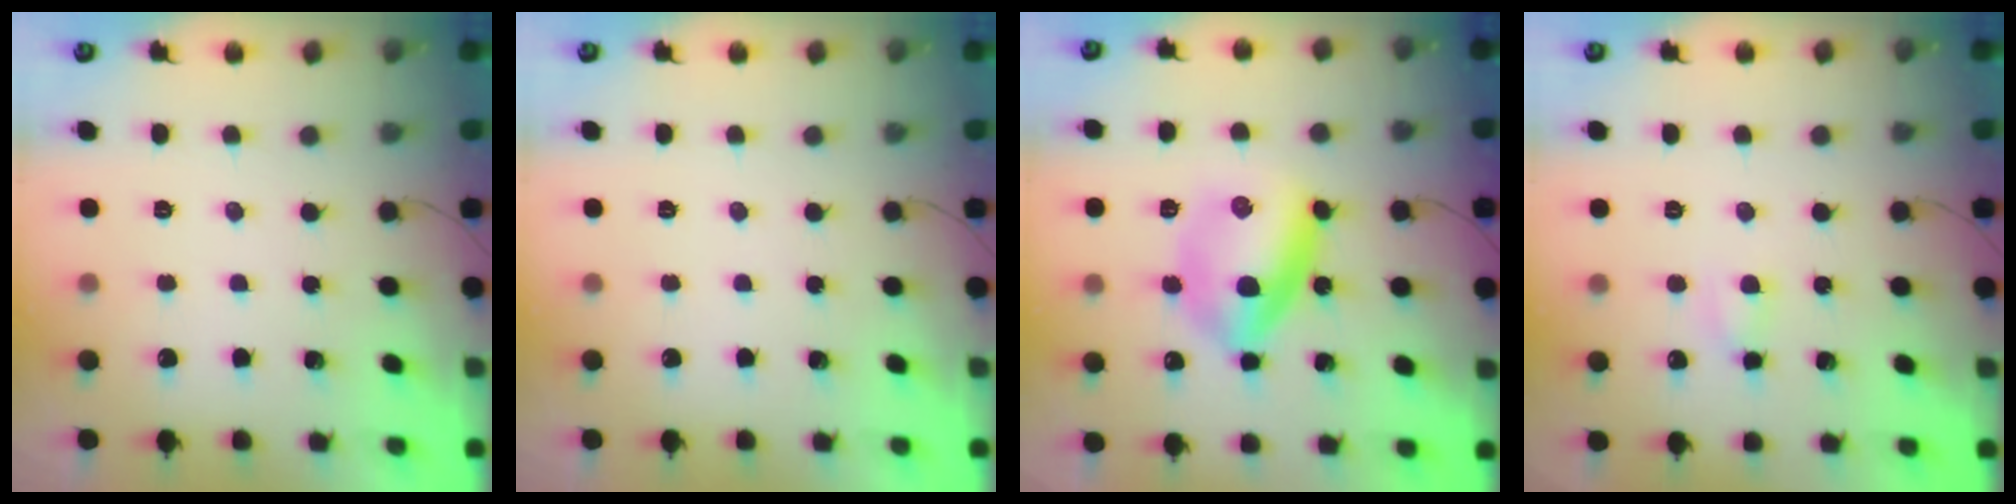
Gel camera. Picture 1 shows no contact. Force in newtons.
{"total": 0.0}
{"total": 12.4, "press": 12.4, "slide": 0.2}
{"total": 3.3, "press": 3.2, "slide": 1.1}